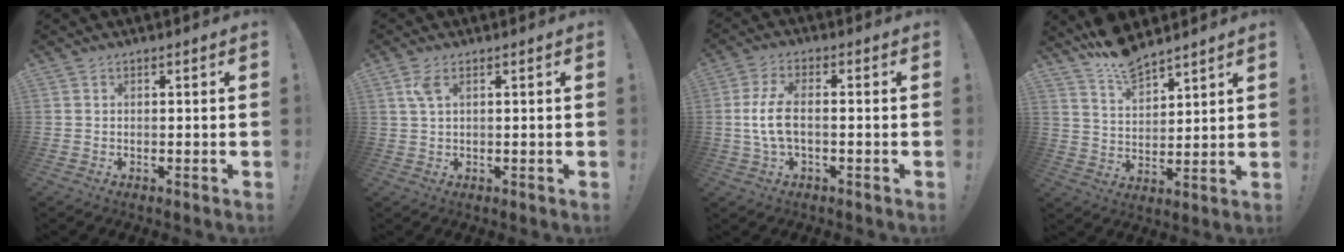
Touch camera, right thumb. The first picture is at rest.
{"total": 3.2, "force": [1.4, 1.2, 2.6], "torque": [-0.051, 0.002, 0.024]}
{"total": 7.9, "force": [-1.0, 3.2, 7.1], "torque": [-0.151, -0.003, -0.021]}
{"total": 9.7, "force": [8.4, 3.3, 3.5], "torque": [-0.058, -0.060, 0.156]}